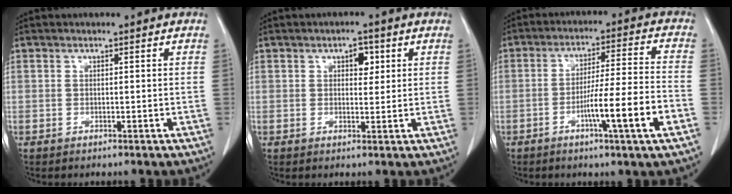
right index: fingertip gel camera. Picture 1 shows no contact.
{"total": 2.8, "force": [1.1, 1.6, 2.1], "torque": [-0.026, 0.004, 0.015]}
{"total": 11.4, "force": [-4.4, -0.7, 10.5], "torque": [-0.172, -0.002, -0.072]}